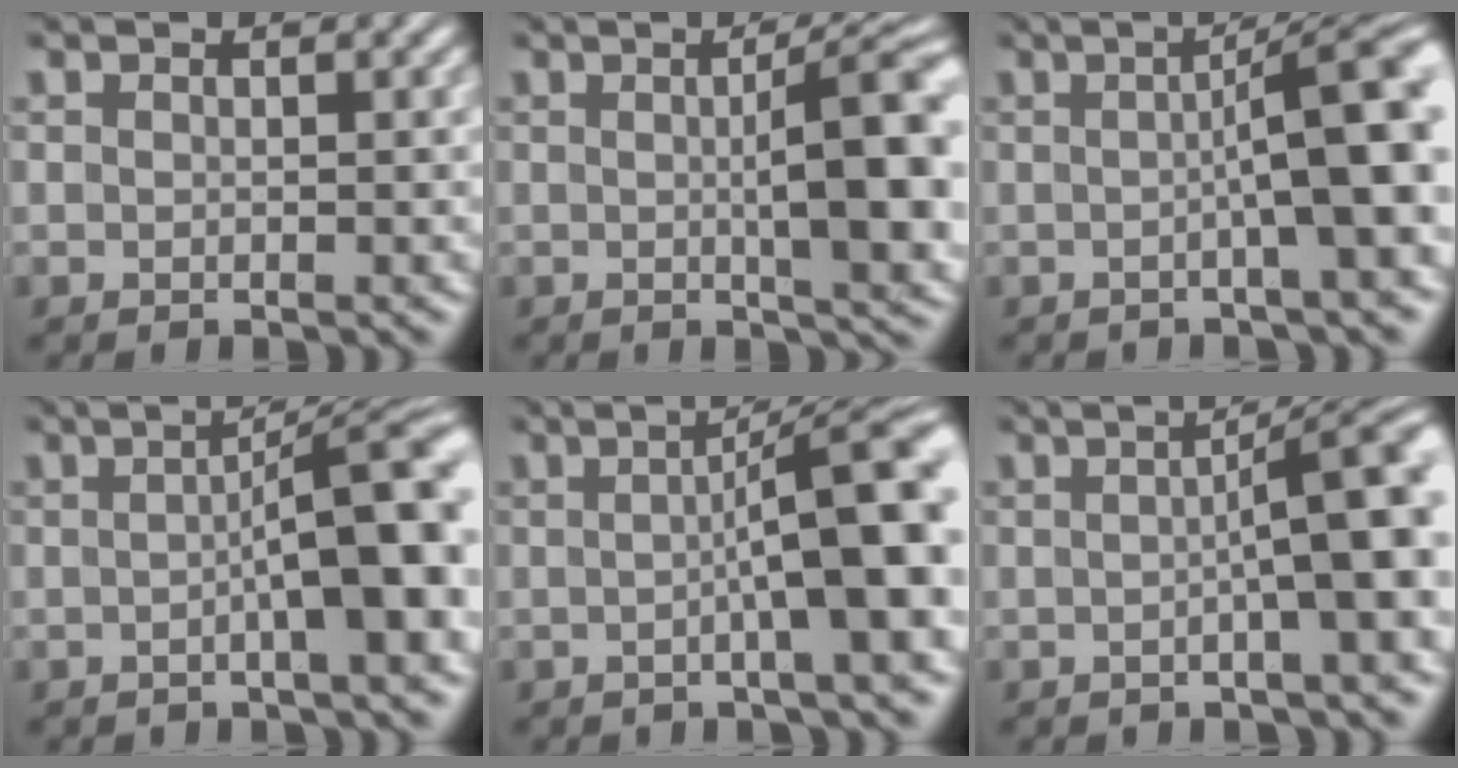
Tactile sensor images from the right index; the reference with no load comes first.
{"total": 7.4, "force": [-0.2, 1.8, 7.2], "torque": [-0.079, 0.011, -0.009]}
{"total": 6.3, "force": [-0.5, 0.9, 6.2], "torque": [-0.077, 0.016, -0.014]}
{"total": 6.7, "force": [-1.3, 1.2, 6.5], "torque": [-0.076, 0.016, -0.027]}
{"total": 7.1, "force": [-0.7, 1.1, 7.0], "torque": [-0.087, 0.014, -0.014]}
{"total": 5.5, "force": [-0.5, 0.8, 5.4], "torque": [-0.064, 0.019, -0.017]}